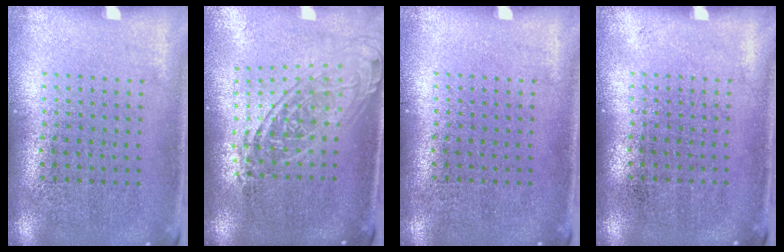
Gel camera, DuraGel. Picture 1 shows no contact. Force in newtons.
{"total": 1.7, "press": 1.3, "slide": 1.0}
{"total": 0.0}
{"total": 0.0}